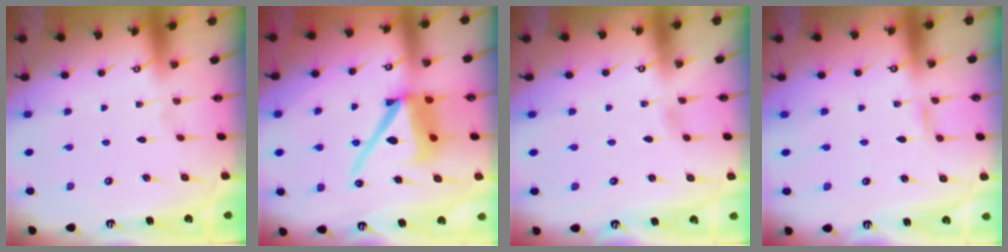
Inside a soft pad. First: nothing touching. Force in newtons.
{"total": 14.2, "press": 14.1, "slide": 1.7}
{"total": 2.1, "press": 2.1, "slide": 0.3}
{"total": 2.9, "press": 2.9, "slide": 0.1}